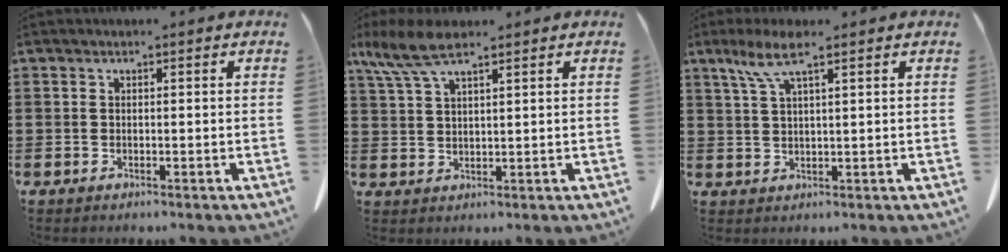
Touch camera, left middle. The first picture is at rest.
{"total": 6.7, "force": [4.6, 1.7, 4.6], "torque": [-0.116, -0.009, 0.079]}
{"total": 5.4, "force": [3.1, 0.8, 4.3], "torque": [-0.100, 0.001, 0.053]}